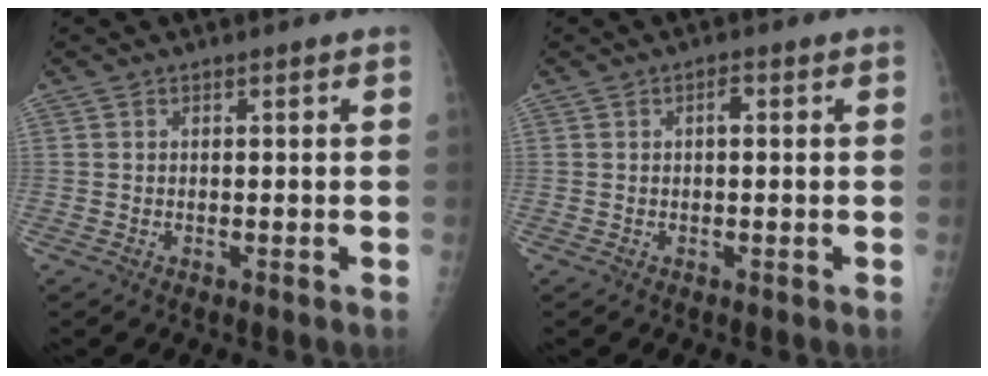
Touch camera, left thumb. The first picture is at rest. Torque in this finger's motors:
{"motor_torque": [0.27, -0.02, 0.04, -0.26, 0.06]}